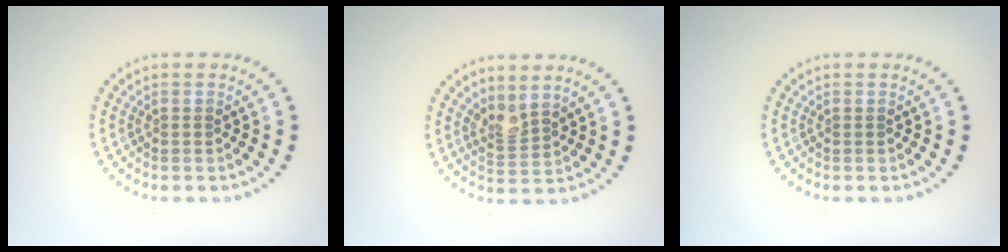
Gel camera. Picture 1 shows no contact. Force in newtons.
{"total": 2.1, "press": 1.5, "slide": 1.4}
{"total": 0.0}